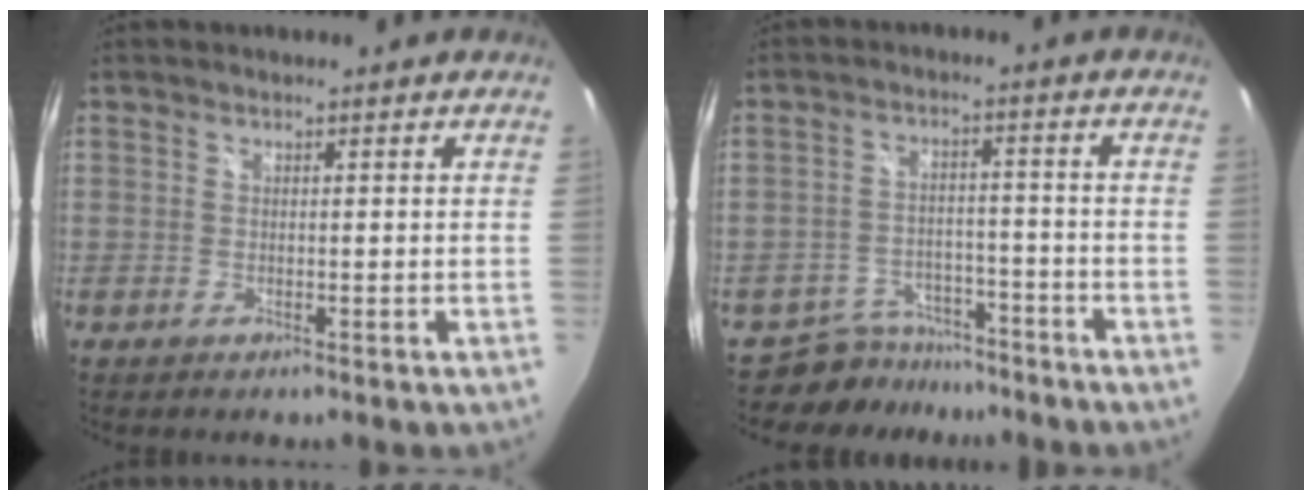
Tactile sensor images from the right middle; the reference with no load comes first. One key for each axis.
{"total": 7.2, "fx": -6.4, "fy": 3.3, "fz": 0.0, "tx": -0.015, "ty": 0.015, "tz": -0.097}